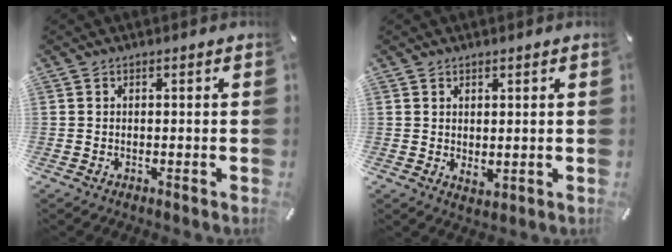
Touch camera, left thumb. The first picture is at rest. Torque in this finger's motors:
{"motor_torque": [0.01, 0.01, 0.02, 0.01, 0.00]}